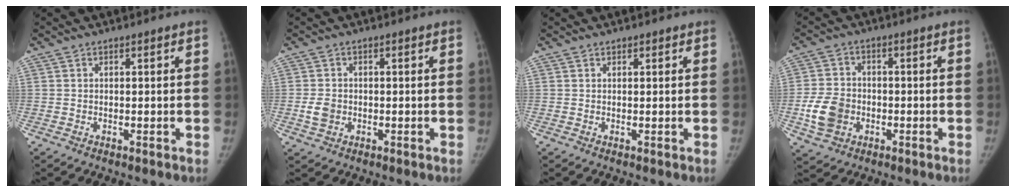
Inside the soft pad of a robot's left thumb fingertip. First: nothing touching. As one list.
[{"total": 3.4, "force": [-0.7, 2.8, 1.9], "torque": [-0.029, 0.004, -0.011]}, {"total": 0.6, "force": [0.4, 0.4, 0.2], "torque": [0.003, -0.001, 0.003]}, {"total": 8.4, "force": [-2.2, 6.7, 4.7], "torque": [-0.076, 0.010, -0.040]}]